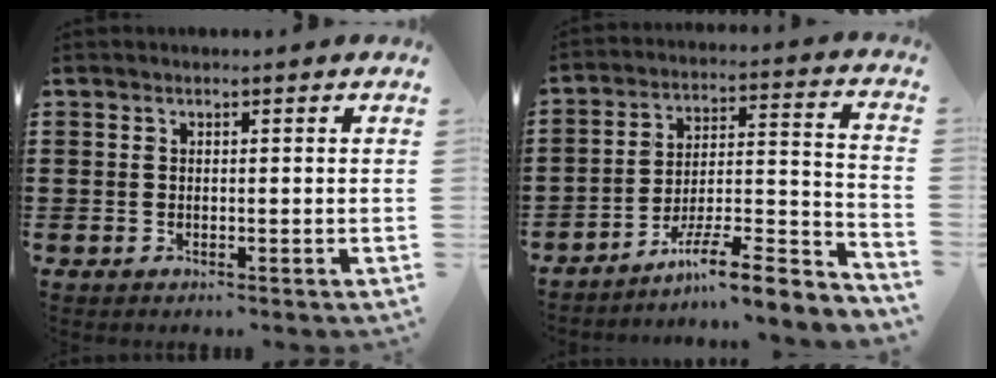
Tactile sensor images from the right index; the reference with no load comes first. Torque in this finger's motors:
{"motor_torque": [0.83, 0.55, -0.18, -0.04]}